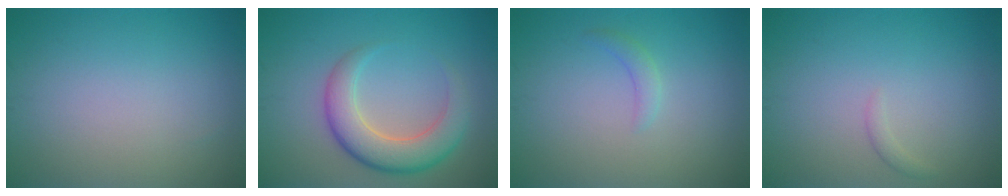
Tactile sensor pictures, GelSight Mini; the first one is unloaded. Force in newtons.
{"total": 5.6, "press": 5.6, "slide": 0.3}
{"total": 1.2, "press": 1.2, "slide": 0.1}
{"total": 0.7, "press": 0.7, "slide": 0.1}